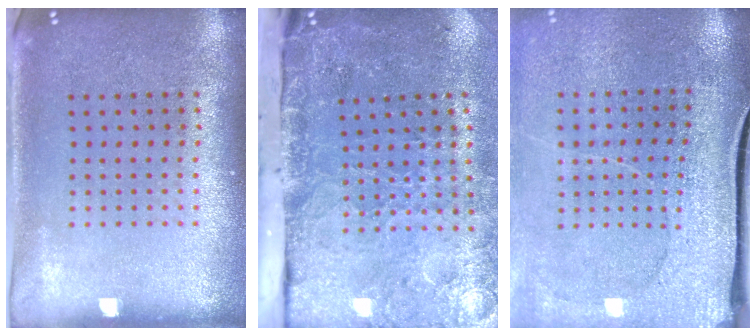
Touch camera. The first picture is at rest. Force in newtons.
{"total": 4.9, "press": 3.6, "slide": 3.3}
{"total": 3.3, "press": 2.9, "slide": 1.5}